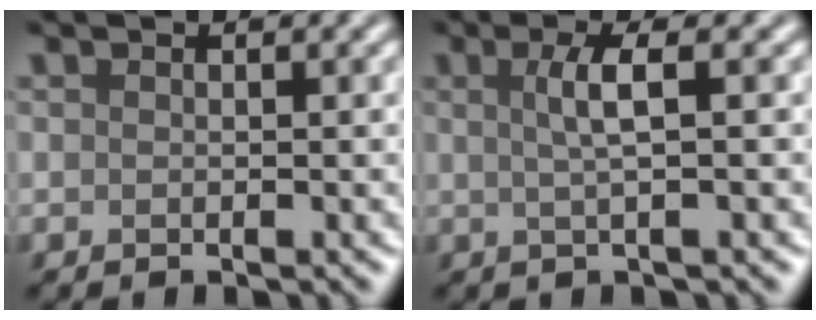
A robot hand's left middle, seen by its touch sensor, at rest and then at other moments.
{"total": 2.9, "force": [0.4, 0.7, 2.7], "torque": [-0.048, 0.004, 0.004]}